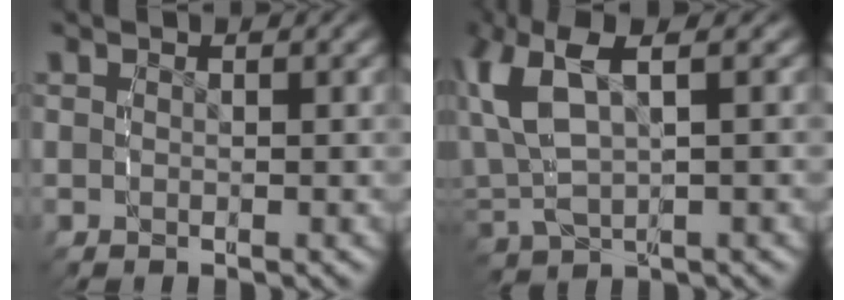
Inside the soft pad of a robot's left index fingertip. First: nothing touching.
{"total": 6.8, "force": [1.6, 4.1, 5.2], "torque": [-0.130, -0.002, 0.037]}